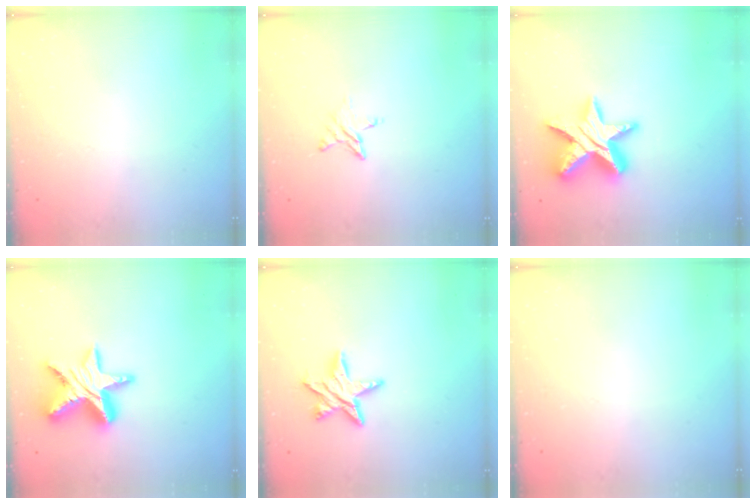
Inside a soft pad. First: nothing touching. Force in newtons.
{"total": 5.0, "press": 5.0, "slide": 0.6}
{"total": 16.2, "press": 16.2, "slide": 1.1}
{"total": 15.4, "press": 15.3, "slide": 1.0}
{"total": 9.3, "press": 9.2, "slide": 0.7}
{"total": 0.0}